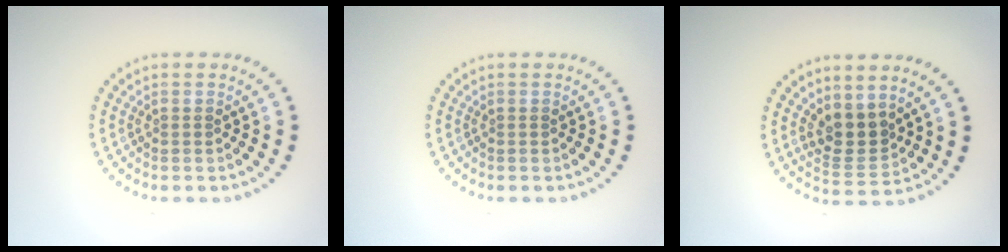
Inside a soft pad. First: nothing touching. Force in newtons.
{"total": 0.0}
{"total": 3.1, "press": 2.6, "slide": 1.7}